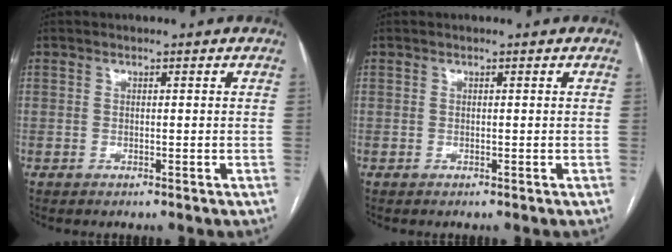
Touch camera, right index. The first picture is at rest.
{"total": 0.0}